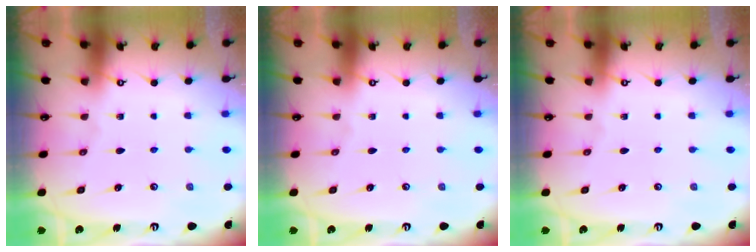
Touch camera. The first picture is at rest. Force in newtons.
{"total": 0.0}
{"total": 0.0}